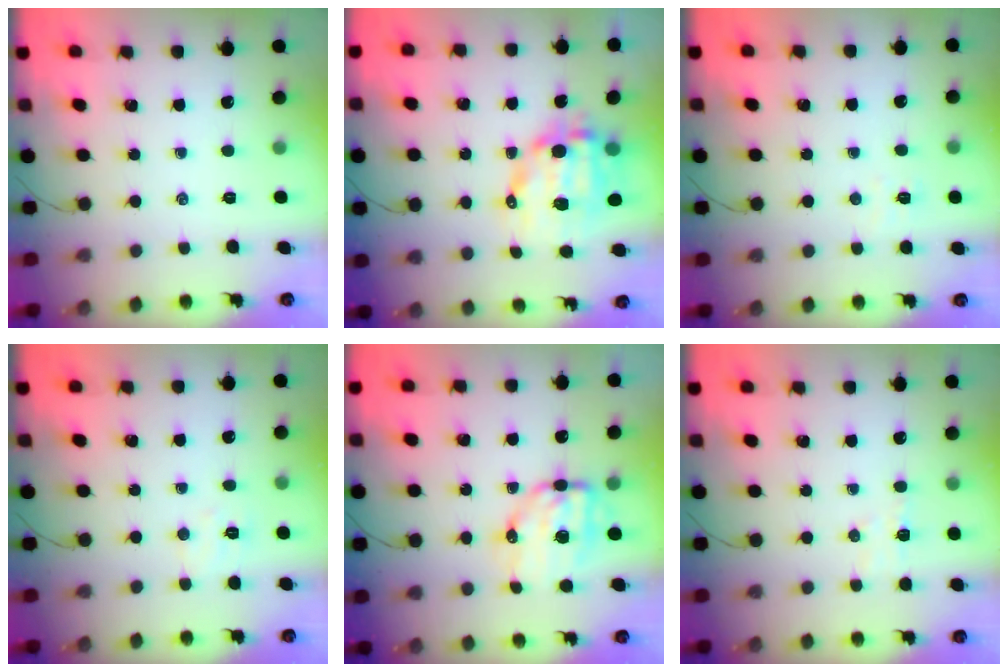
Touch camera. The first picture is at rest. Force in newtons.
{"total": 12.1, "press": 11.8, "slide": 2.5}
{"total": 3.0, "press": 2.9, "slide": 0.9}
{"total": 4.0, "press": 3.9, "slide": 0.7}
{"total": 7.9, "press": 7.7, "slide": 1.7}
{"total": 4.7, "press": 4.6, "slide": 1.0}